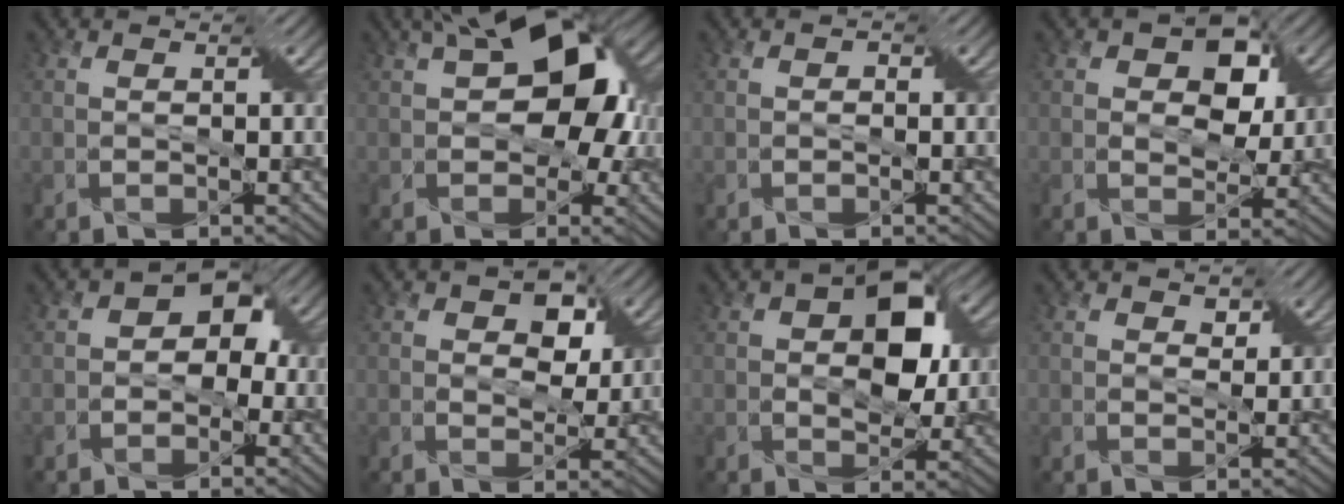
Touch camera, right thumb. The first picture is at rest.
{"total": 11.5, "force": [2.3, 6.7, 9.0], "torque": [-0.135, 0.014, 0.028]}
{"total": 0.6, "force": [-0.1, 0.5, 0.3], "torque": [-0.001, 0.000, -0.004]}
{"total": 6.1, "force": [1.9, 4.0, 4.2], "torque": [-0.056, 0.002, 0.019]}
{"total": 5.0, "force": [-0.2, 3.8, 3.2], "torque": [-0.023, 0.013, -0.016]}
{"total": 4.6, "force": [1.6, 3.1, 3.0], "torque": [-0.042, 0.000, 0.015]}
{"total": 8.1, "force": [1.6, 4.8, 6.3], "torque": [-0.089, 0.009, 0.020]}
{"total": 1.1, "force": [0.8, 0.7, 0.4], "torque": [-0.010, -0.001, 0.014]}